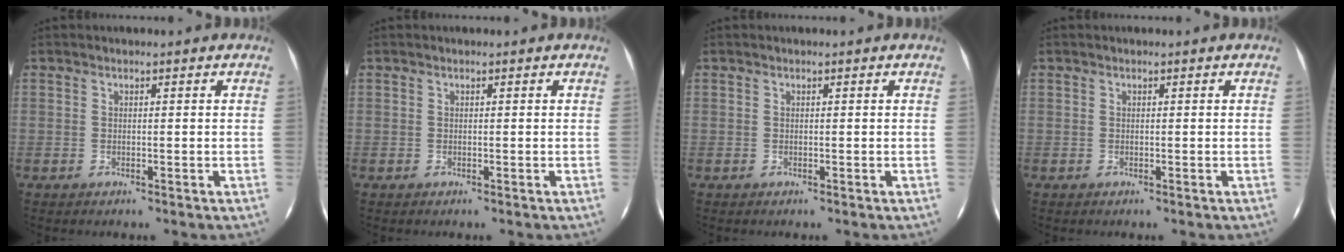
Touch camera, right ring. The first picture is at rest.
{"total": 0.0}
{"total": 0.0}
{"total": 0.0}